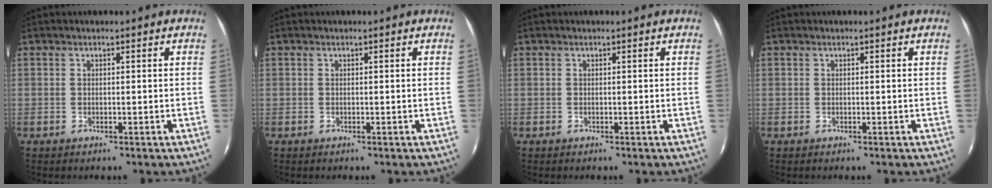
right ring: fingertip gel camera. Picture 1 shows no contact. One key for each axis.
{"total": 0.0}
{"total": 0.0}
{"total": 0.0}